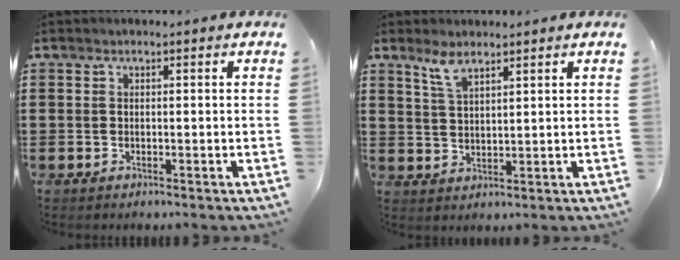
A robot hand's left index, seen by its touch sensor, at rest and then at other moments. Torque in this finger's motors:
{"motor_torque": [0.76, -0.46, 0.06, 0.10]}